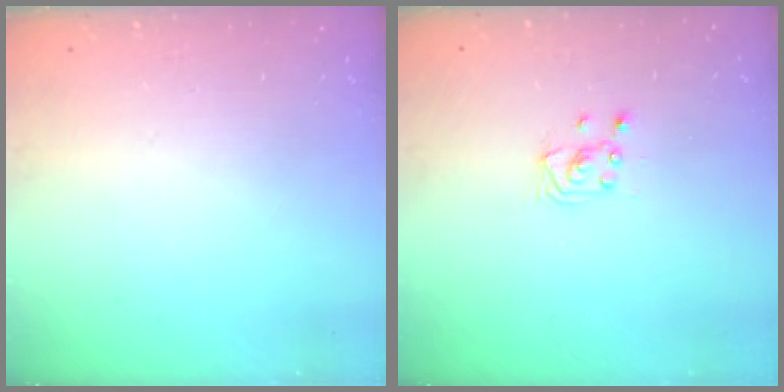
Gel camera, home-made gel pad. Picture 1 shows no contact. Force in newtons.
{"total": 2.5, "press": 2.5, "slide": 0.2}